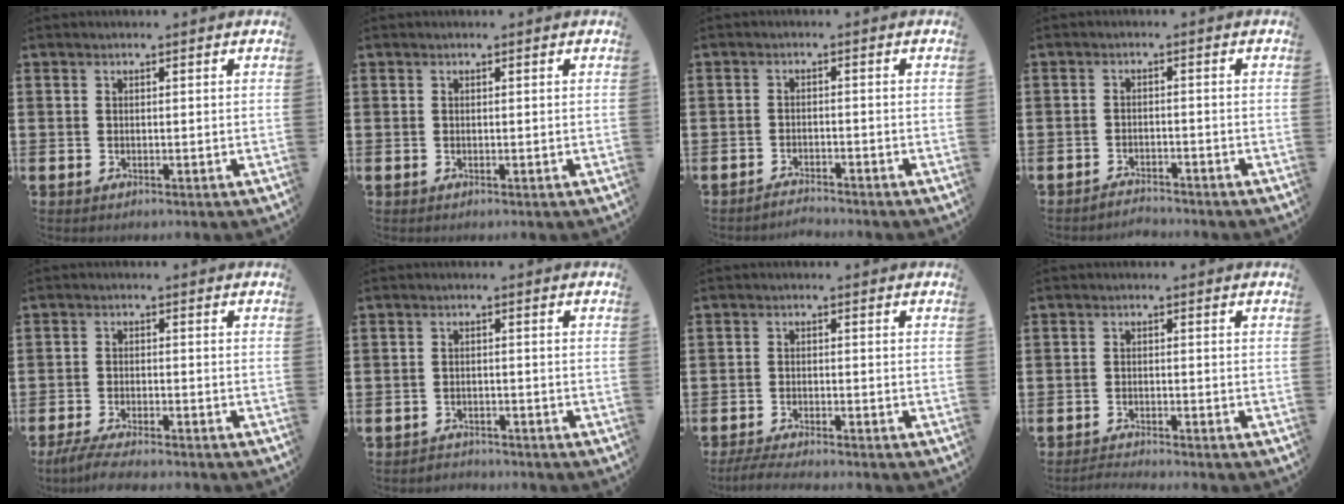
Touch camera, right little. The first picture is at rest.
{"total": 0.0}
{"total": 1.9, "force": [-1.9, -0.1, 0.0], "torque": [-0.005, 0.004, -0.039]}
{"total": 2.1, "force": [-2.1, 0.0, -0.2], "torque": [-0.004, 0.004, -0.047]}
{"total": 3.1, "force": [-2.8, 0.1, 1.3], "torque": [-0.035, -0.005, -0.058]}
{"total": 1.6, "force": [-1.6, 0.2, -0.2], "torque": [-0.003, 0.005, -0.037]}
{"total": 2.4, "force": [-2.2, 0.0, 0.9], "torque": [-0.014, 0.003, -0.043]}
{"total": 1.5, "force": [-1.4, -0.2, 0.1], "torque": [-0.004, 0.002, -0.029]}